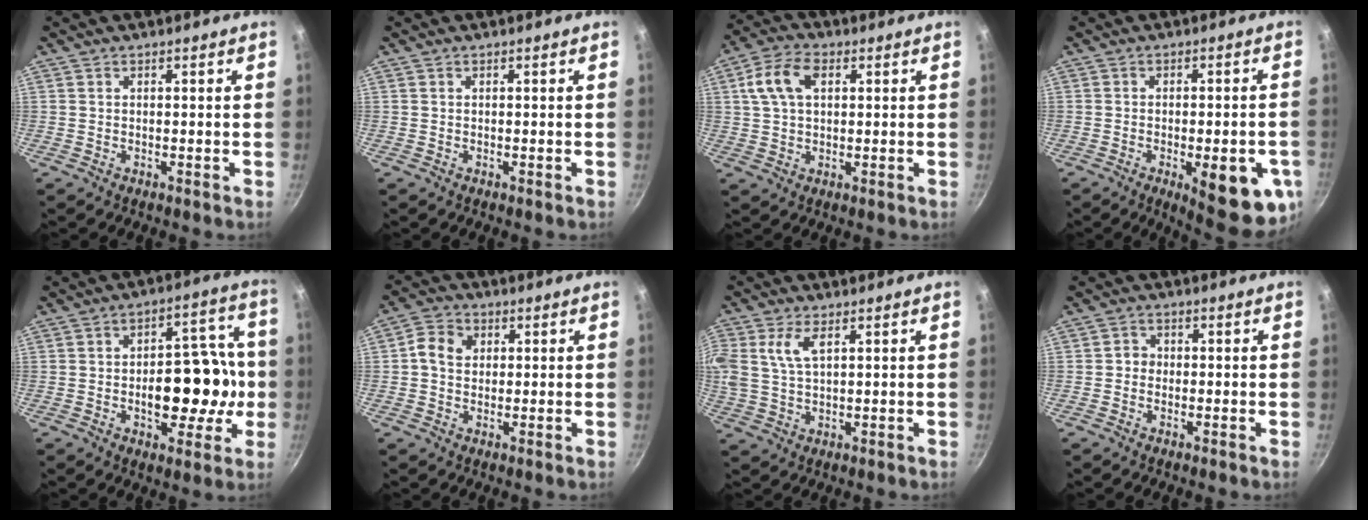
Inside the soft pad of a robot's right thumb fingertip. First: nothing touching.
{"total": 0.0}
{"total": 8.6, "force": [2.4, 5.3, 6.3], "torque": [-0.123, 0.015, 0.042]}
{"total": 14.9, "force": [-5.3, 5.2, 12.9], "torque": [-0.126, 0.011, -0.053]}
{"total": 16.7, "force": [-2.2, 9.0, 13.8], "torque": [-0.146, 0.041, -0.025]}
{"total": 5.8, "force": [0.8, 4.7, 3.2], "torque": [-0.048, 0.009, 0.008]}
{"total": 7.5, "force": [2.6, 3.9, 5.8], "torque": [-0.139, 0.004, 0.055]}
{"total": 2.3, "force": [-0.3, 2.0, 1.1], "torque": [-0.004, 0.006, -0.013]}